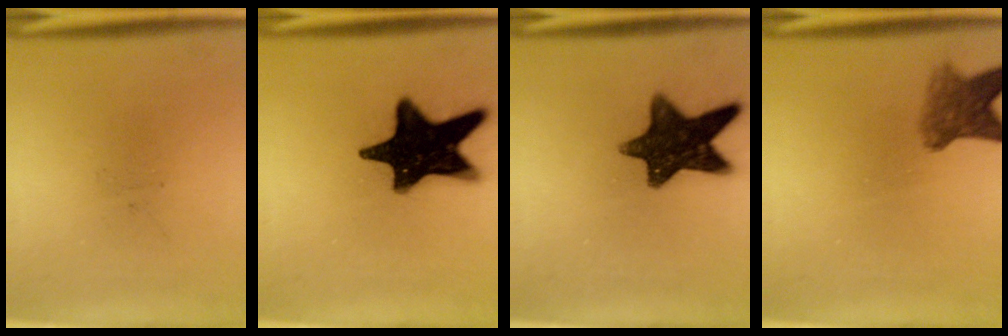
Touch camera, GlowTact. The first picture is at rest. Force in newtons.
{"total": 19.7}
{"total": 12.7}
{"total": 5.0}